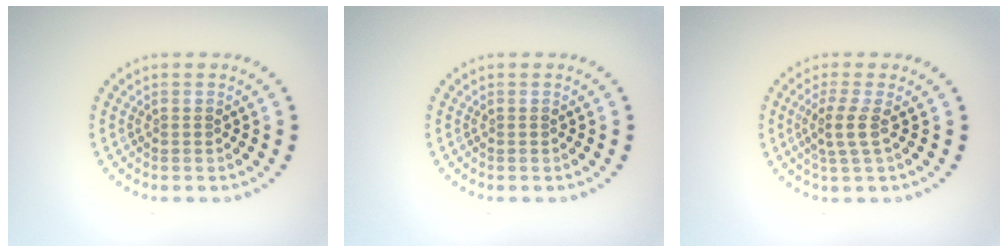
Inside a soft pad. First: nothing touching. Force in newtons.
{"total": 0.0}
{"total": 2.2, "press": 1.7, "slide": 1.4}